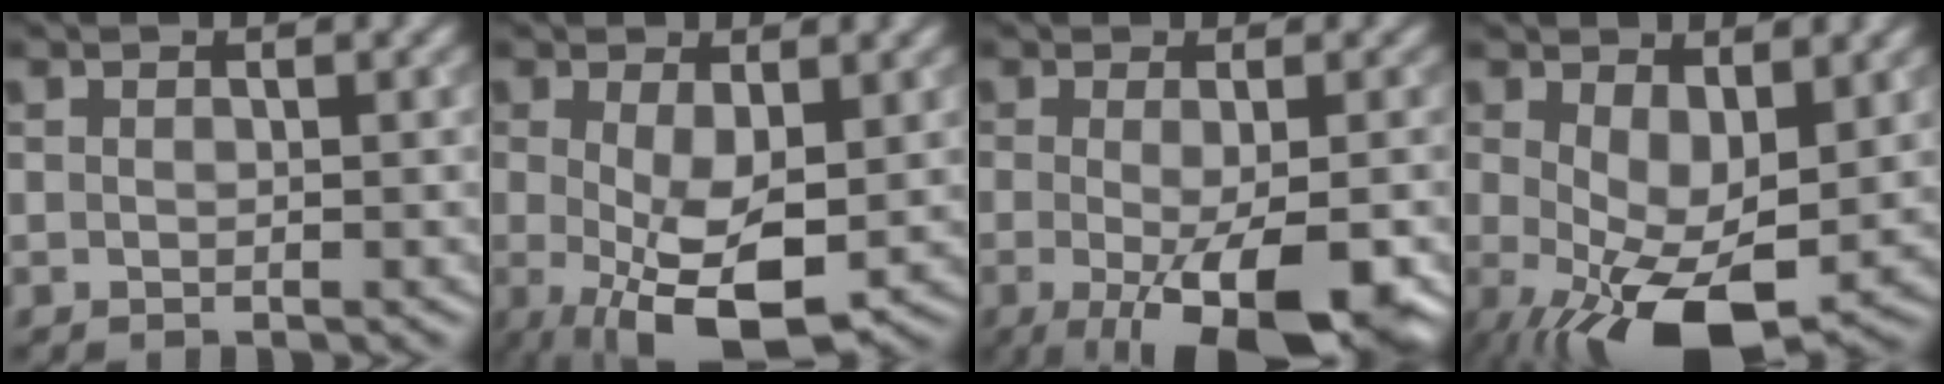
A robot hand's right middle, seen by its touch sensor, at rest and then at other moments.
{"total": 6.8, "force": [-0.7, 2.5, 6.3], "torque": [-0.116, -0.013, -0.008]}
{"total": 8.8, "force": [-3.0, 2.6, 7.9], "torque": [-0.125, -0.017, -0.034]}
{"total": 9.1, "force": [-1.9, 4.2, 7.9], "torque": [-0.141, -0.019, -0.021]}